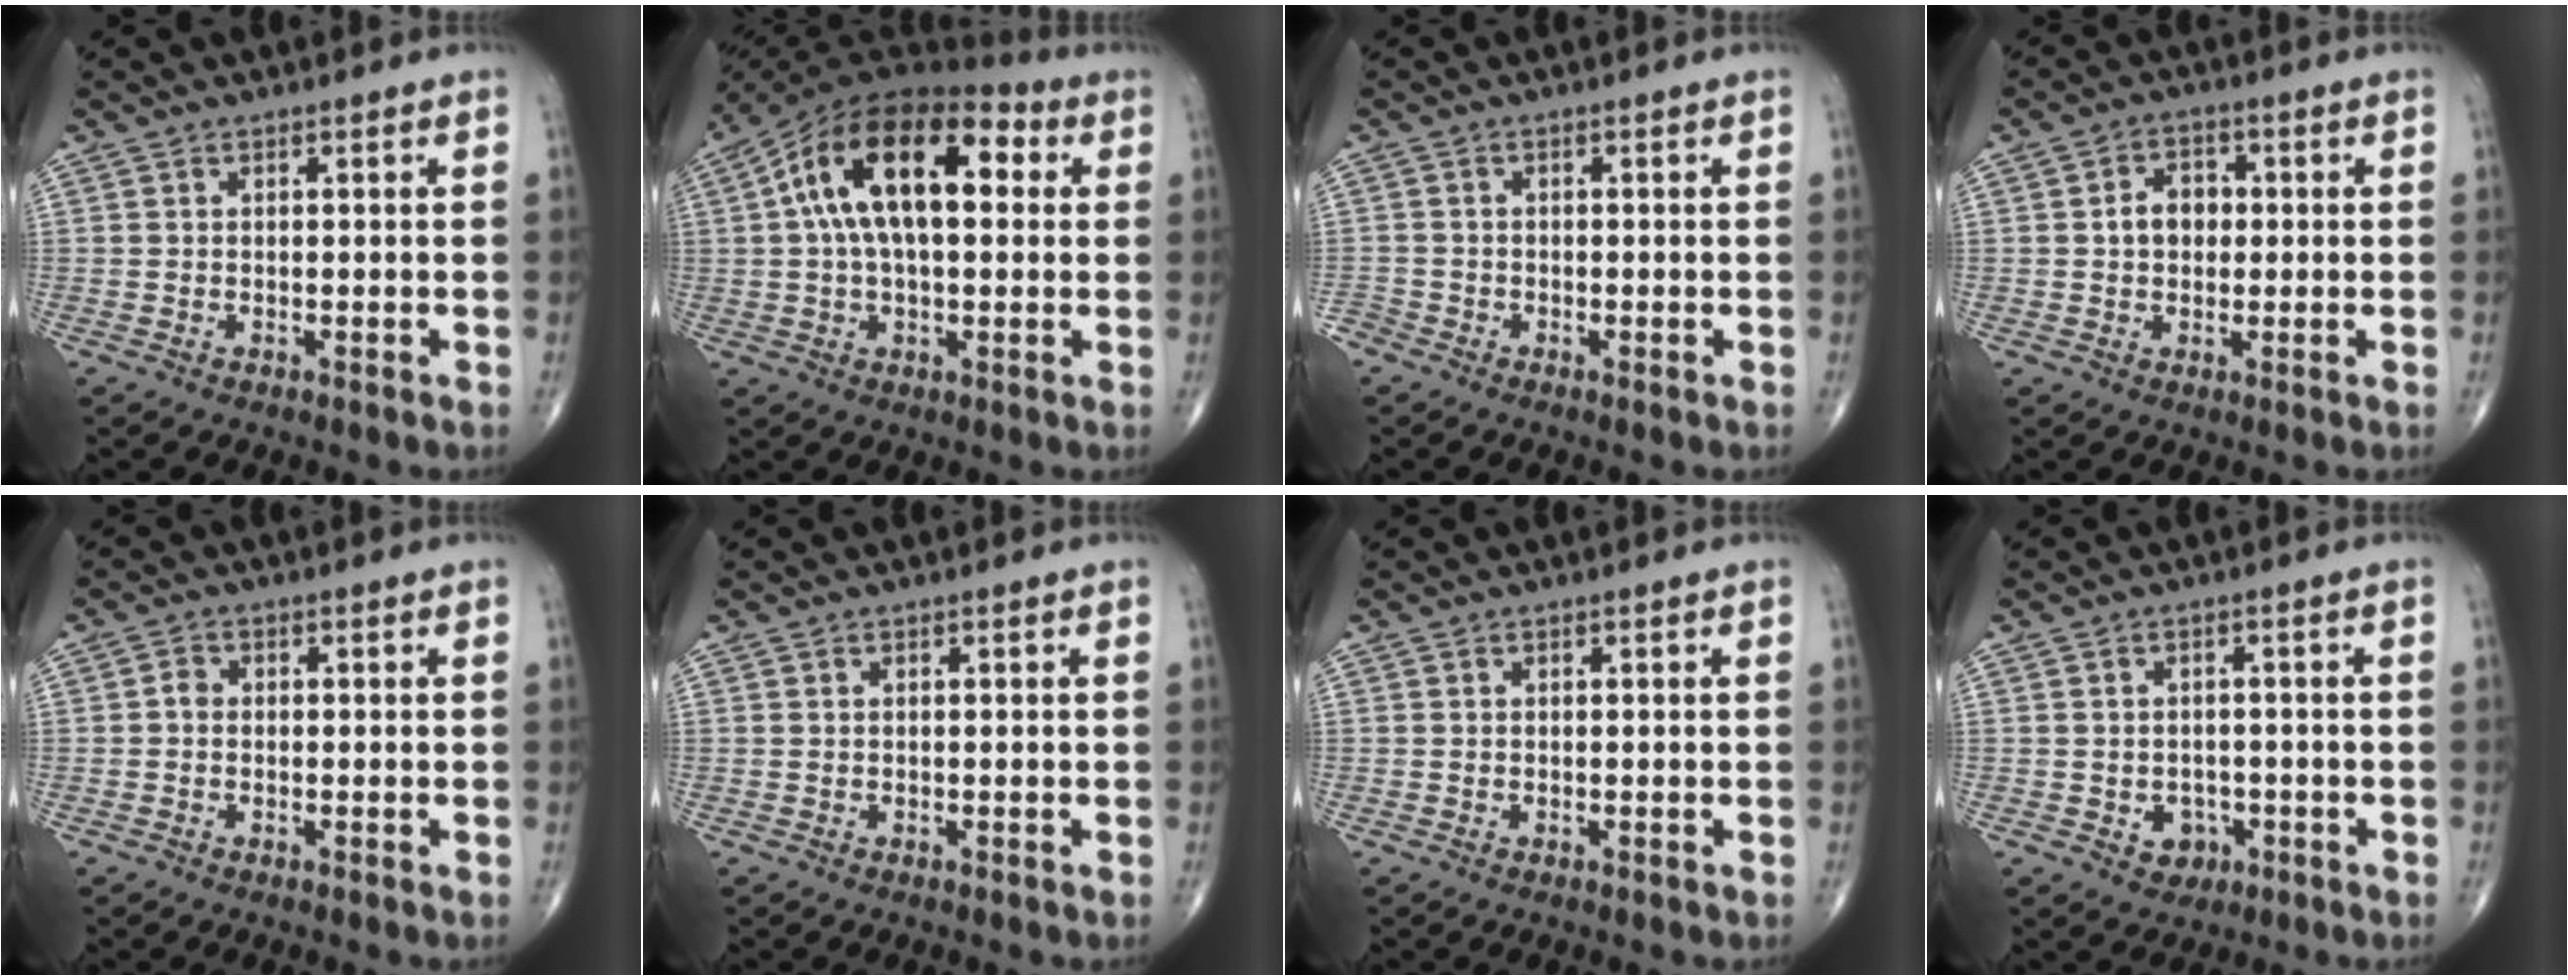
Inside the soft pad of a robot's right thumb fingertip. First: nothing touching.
{"total": 19.3, "force": [3.9, 10.1, 16.0], "torque": [-0.266, 0.033, 0.052]}
{"total": 1.8, "force": [-1.4, 1.0, 0.4], "torque": [-0.004, -0.002, -0.031]}
{"total": 5.2, "force": [0.3, 4.0, 3.3], "torque": [-0.035, 0.013, 0.000]}
{"total": 1.4, "force": [-0.3, 1.2, 0.8], "torque": [-0.006, 0.004, -0.009]}
{"total": 0.0}
{"total": 0.0}
{"total": 3.7, "force": [-1.2, 3.1, 1.6], "torque": [-0.001, 0.007, -0.011]}